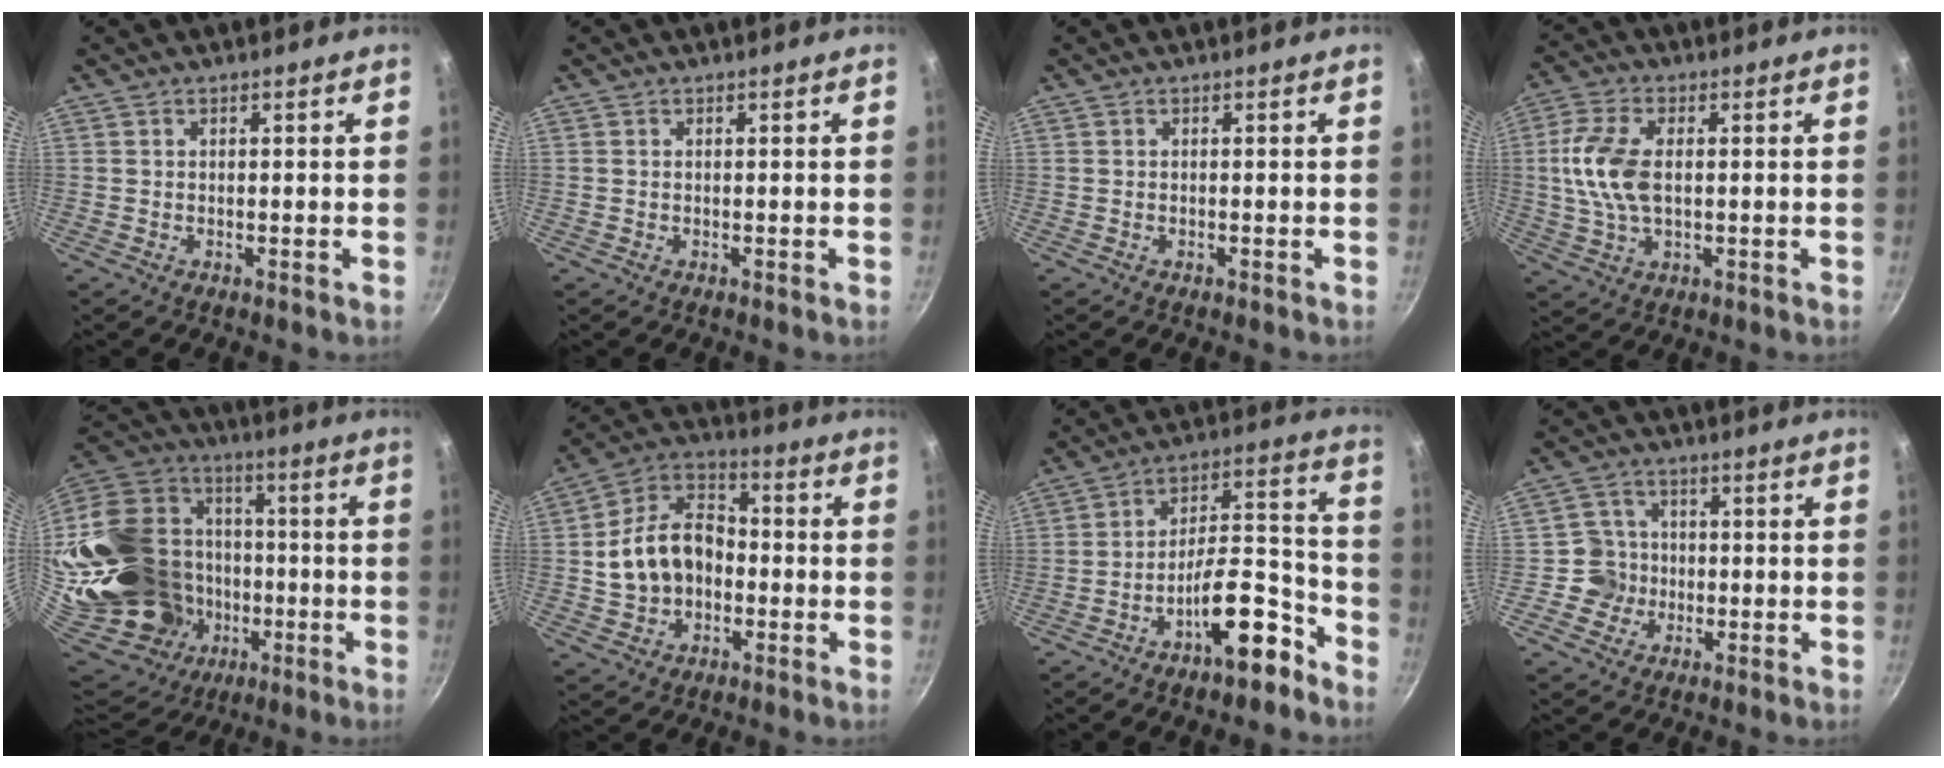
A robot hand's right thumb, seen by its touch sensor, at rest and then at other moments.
{"total": 0.0}
{"total": 0.0}
{"total": 10.5, "force": [0.6, 5.9, 8.7], "torque": [-0.177, 0.009, 0.005]}
{"total": 35.8, "force": [-6.0, 28.0, 21.4], "torque": [-0.418, 0.055, -0.065]}
{"total": 14.2, "force": [-1.5, 10.6, 9.4], "torque": [-0.138, 0.039, -0.036]}
{"total": 14.4, "force": [-8.5, 5.4, 10.3], "torque": [-0.118, 0.090, -0.130]}
{"total": 5.3, "force": [-1.2, 5.1, 0.5], "torque": [0.028, 0.016, -0.032]}